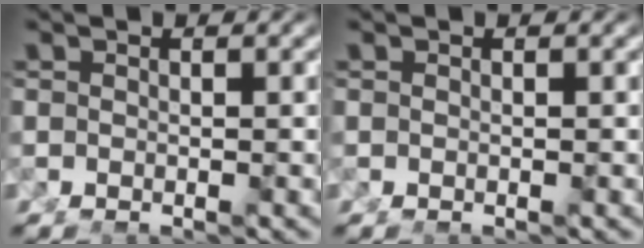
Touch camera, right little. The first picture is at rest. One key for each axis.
{"total": 0.0}